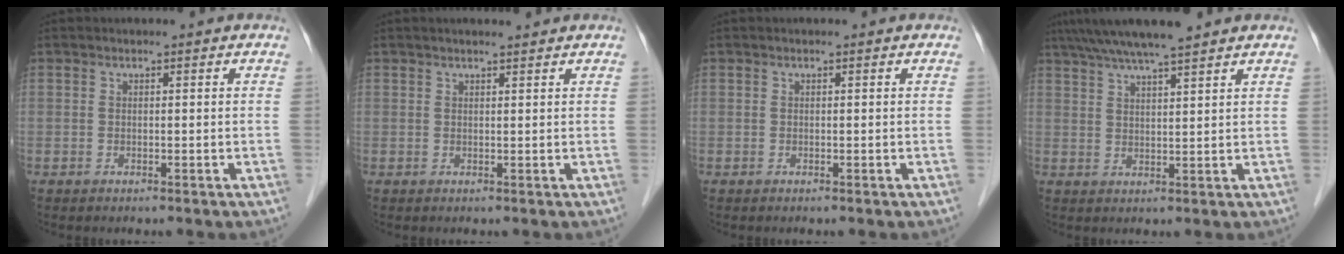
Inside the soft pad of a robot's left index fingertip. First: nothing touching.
{"total": 2.1, "force": [1.9, 0.2, 0.9], "torque": [-0.010, 0.010, 0.025]}
{"total": 0.0}
{"total": 8.3, "force": [6.9, -0.1, 4.5], "torque": [-0.074, 0.025, 0.110]}